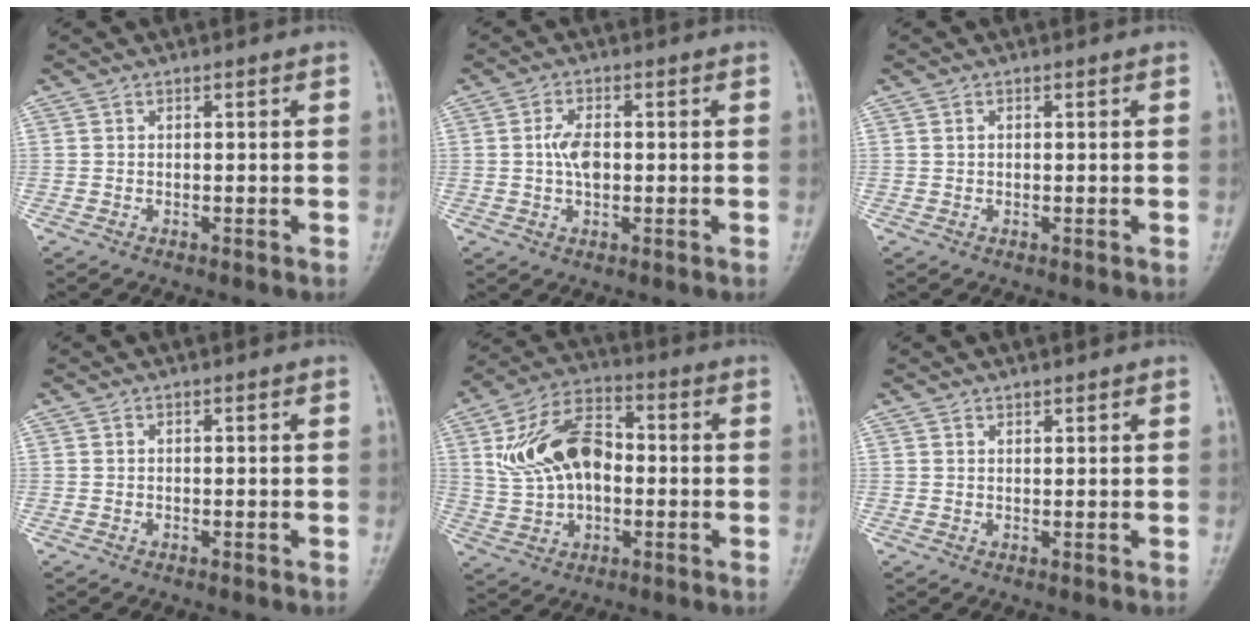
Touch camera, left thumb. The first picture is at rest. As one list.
[{"total": 4.3, "force": [0.1, 2.4, 3.5], "torque": [-0.067, 0.004, -0.001]}, {"total": 0.5, "force": [0.1, 0.4, 0.3], "torque": [-0.005, 0.000, 0.003]}, {"total": 0.0}, {"total": 15.6, "force": [1.3, 10.0, 11.9], "torque": [-0.196, 0.021, 0.021]}, {"total": 1.1, "force": [0.9, 0.4, 0.3], "torque": [0.001, -0.006, 0.014]}]